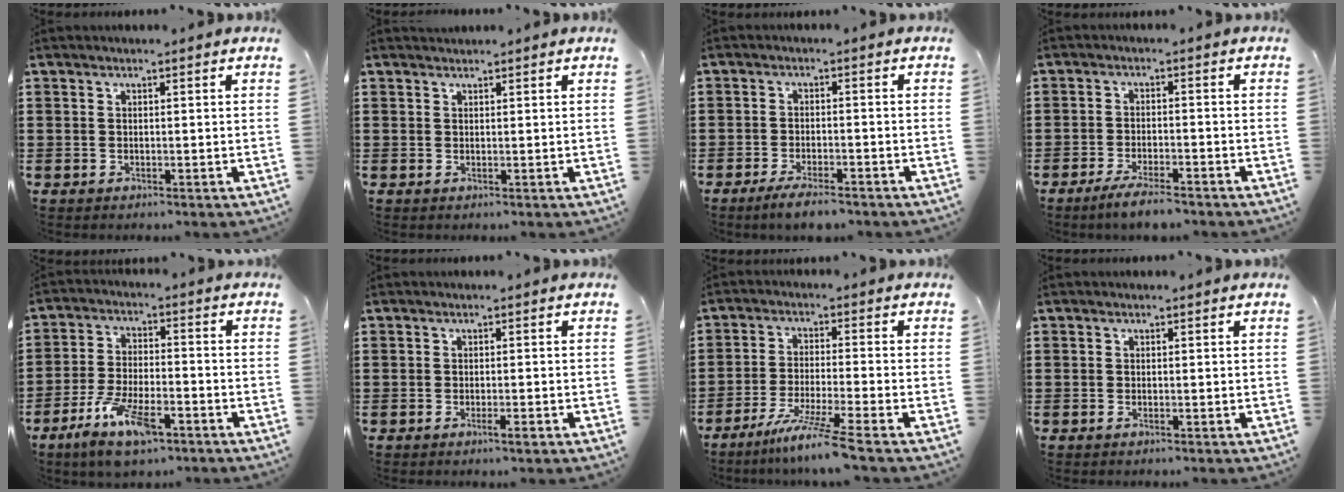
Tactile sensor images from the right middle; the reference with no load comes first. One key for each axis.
{"total": 0.7, "fx": 0.6, "fy": 0.1, "fz": -0.1, "tx": -0.001, "ty": 0.001, "tz": 0.013}
{"total": 3.4, "fx": -2.9, "fy": 0.3, "fz": 1.7, "tx": -0.036, "ty": -0.003, "tz": -0.057}
{"total": 3.9, "fx": -3.3, "fy": 0.2, "fz": 2.0, "tx": -0.040, "ty": -0.005, "tz": -0.063}
{"total": 9.4, "fx": -5.8, "fy": 3.2, "fz": 6.7, "tx": -0.140, "ty": -0.002, "tz": -0.107}
{"total": 1.3, "fx": -0.6, "fy": 0.1, "fz": 1.1, "tx": -0.020, "ty": -0.004, "tz": -0.010}
{"total": 6.6, "fx": -5.2, "fy": -0.9, "fz": 3.9, "tx": -0.076, "ty": -0.018, "tz": -0.099}
{"total": 0.0}